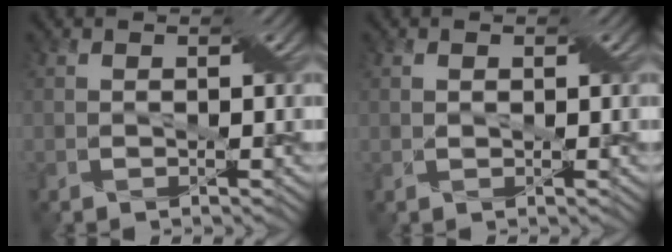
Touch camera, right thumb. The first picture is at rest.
{"total": 0.6, "force": [0.3, 0.4, 0.4], "torque": [-0.010, 0.002, 0.004]}